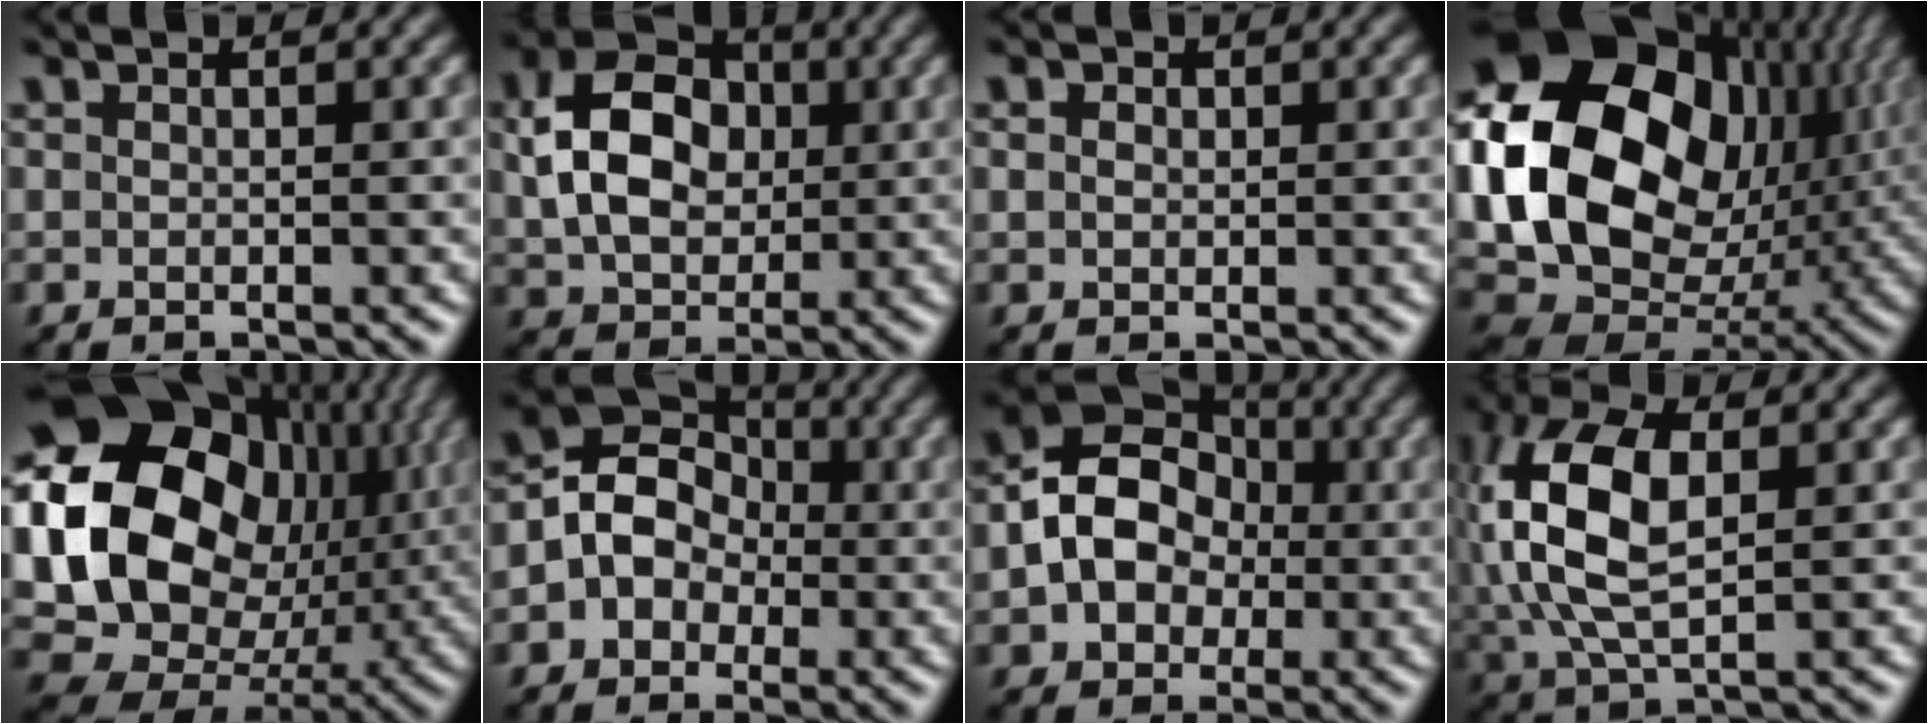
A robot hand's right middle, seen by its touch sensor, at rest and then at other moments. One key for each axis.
{"total": 8.1, "fx": 1.0, "fy": 6.1, "fz": 5.3, "tx": -0.112, "ty": 0.012, "tz": 0.016}
{"total": 1.1, "fx": 0.4, "fy": 0.9, "fz": 0.5, "tx": -0.011, "ty": 0.001, "tz": 0.001}
{"total": 22.2, "fx": 3.5, "fy": 16.7, "fz": 14.2, "tx": -0.326, "ty": -0.001, "tz": 0.086}
{"total": 23.2, "fx": 4.8, "fy": 18.8, "fz": 12.7, "tx": -0.272, "ty": -0.001, "tz": 0.095}
{"total": 7.2, "fx": -0.3, "fy": 6.4, "fz": 3.3, "tx": -0.041, "ty": 0.034, "tz": -0.035}
{"total": 8.8, "fx": -0.4, "fy": 7.2, "fz": 5.0, "tx": -0.080, "ty": 0.020, "tz": -0.024}
{"total": 10.3, "fx": 1.2, "fy": 5.5, "fz": 8.6, "tx": -0.209, "ty": 0.014, "tz": 0.016}